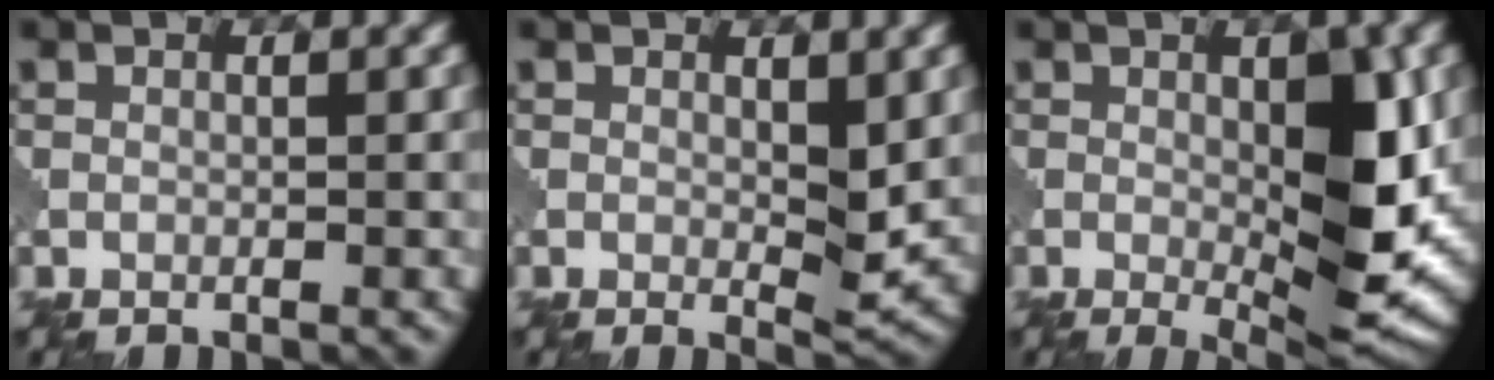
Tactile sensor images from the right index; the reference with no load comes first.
{"total": 2.9, "force": [0.6, 1.0, 2.7], "torque": [-0.041, -0.009, 0.015]}
{"total": 9.6, "force": [0.0, 2.9, 9.2], "torque": [-0.130, -0.011, 0.011]}